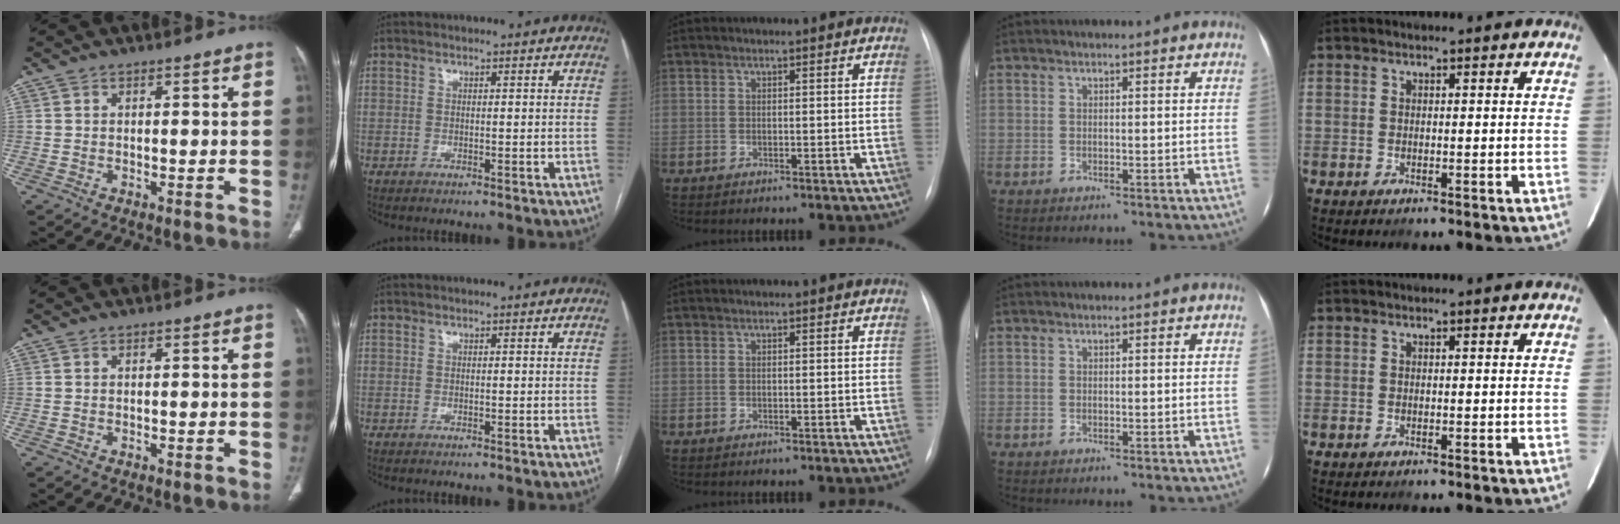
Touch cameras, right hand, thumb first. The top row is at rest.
{}